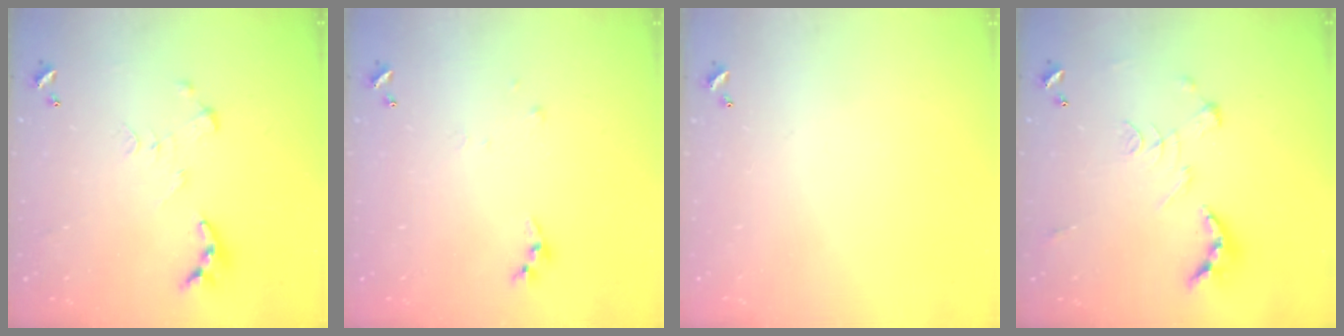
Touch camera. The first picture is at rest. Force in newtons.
{"total": 4.9, "press": 4.9, "slide": 0.4}
{"total": 0.0}
{"total": 2.5, "press": 2.0, "slide": 1.5}